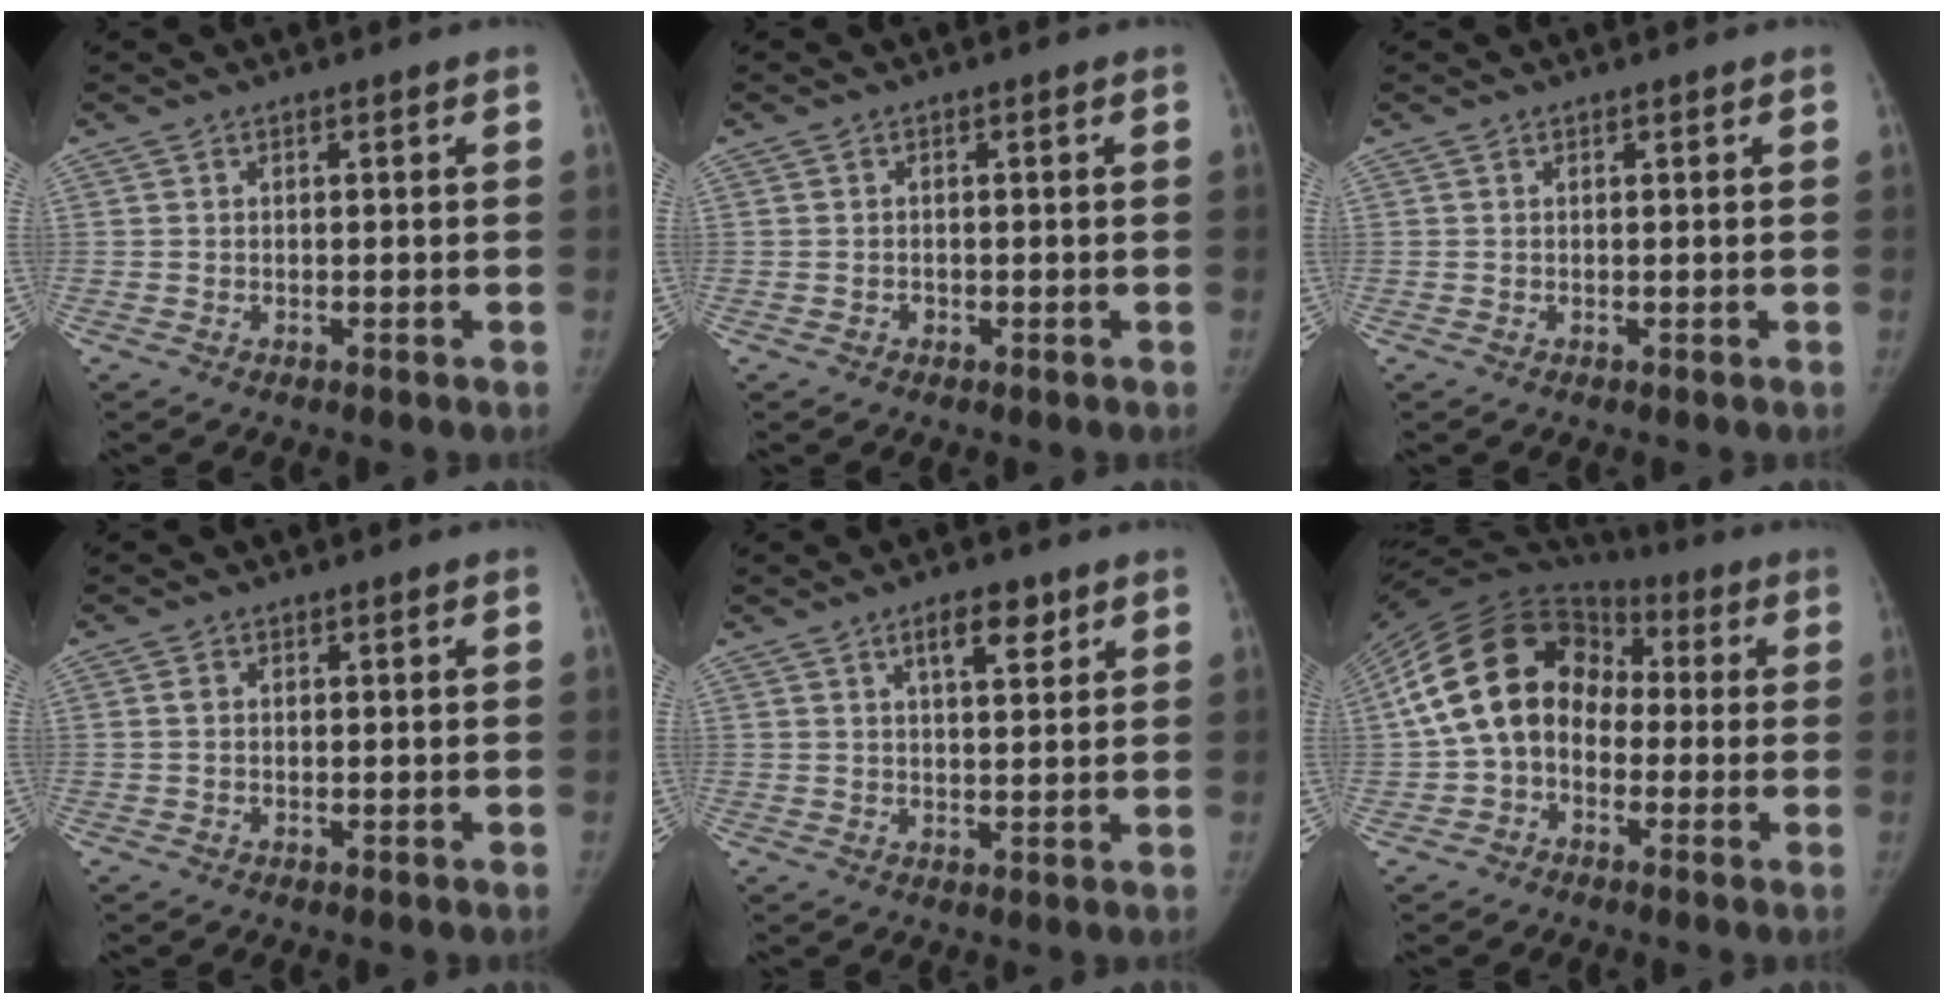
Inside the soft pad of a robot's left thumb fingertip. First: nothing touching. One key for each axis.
{"total": 0.8, "fx": -0.5, "fy": 0.7, "fz": 0.0, "tx": 0.009, "ty": 0.001, "tz": -0.010}
{"total": 0.0}
{"total": 1.0, "fx": 0.0, "fy": 0.7, "fz": 0.6, "tx": -0.009, "ty": 0.001, "tz": -0.001}
{"total": 5.7, "fx": 3.2, "fy": 2.3, "fz": 4.1, "tx": -0.049, "ty": -0.018, "tz": 0.049}
{"total": 17.2, "fx": -0.5, "fy": 13.1, "fz": 11.2, "tx": -0.190, "ty": 0.045, "tz": -0.022}